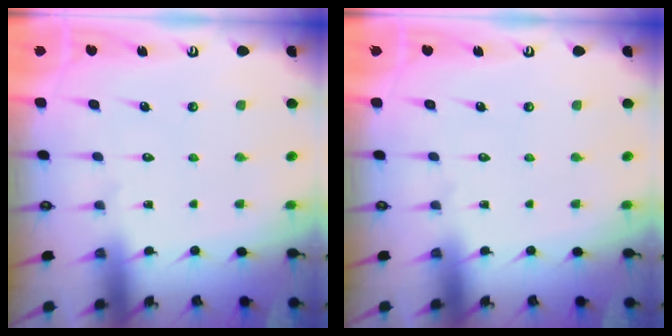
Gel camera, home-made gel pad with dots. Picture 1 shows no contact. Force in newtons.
{"total": 0.0}